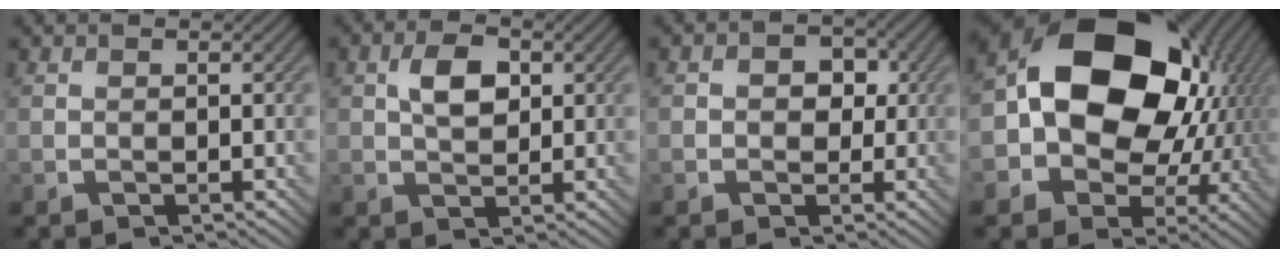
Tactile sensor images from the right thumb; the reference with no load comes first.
{"total": 4.3, "force": [1.0, 2.7, 3.3], "torque": [-0.064, 0.006, 0.014]}
{"total": 3.7, "force": [0.1, 3.2, 1.9], "torque": [-0.019, 0.005, -0.015]}
{"total": 19.2, "force": [2.3, 14.7, 12.2], "torque": [-0.212, -0.016, 0.046]}